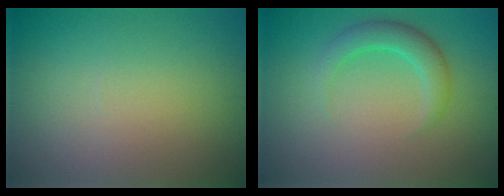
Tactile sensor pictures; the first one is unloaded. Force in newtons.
{"total": 2.8, "press": 2.8, "slide": 0.1}